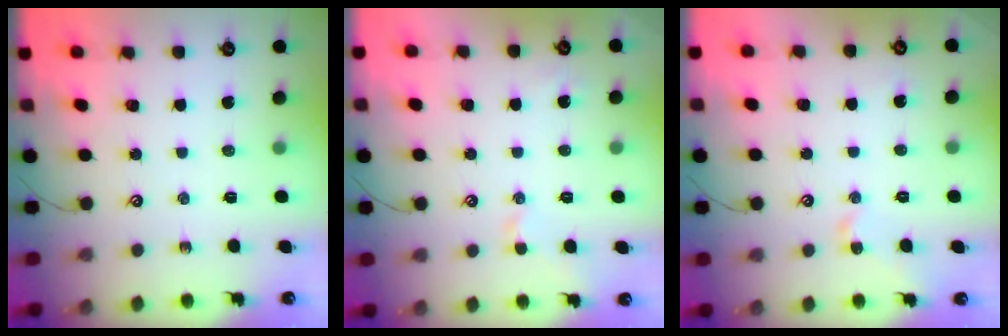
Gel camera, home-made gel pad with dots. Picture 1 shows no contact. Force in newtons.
{"total": 1.7, "press": 1.6, "slide": 0.6}
{"total": 2.2, "press": 2.1, "slide": 0.7}